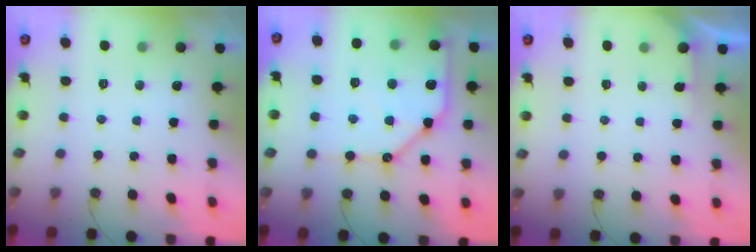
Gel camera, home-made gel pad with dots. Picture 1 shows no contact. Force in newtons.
{"total": 16.8, "press": 16.7, "slide": 1.9}
{"total": 1.5, "press": 1.5, "slide": 0.2}